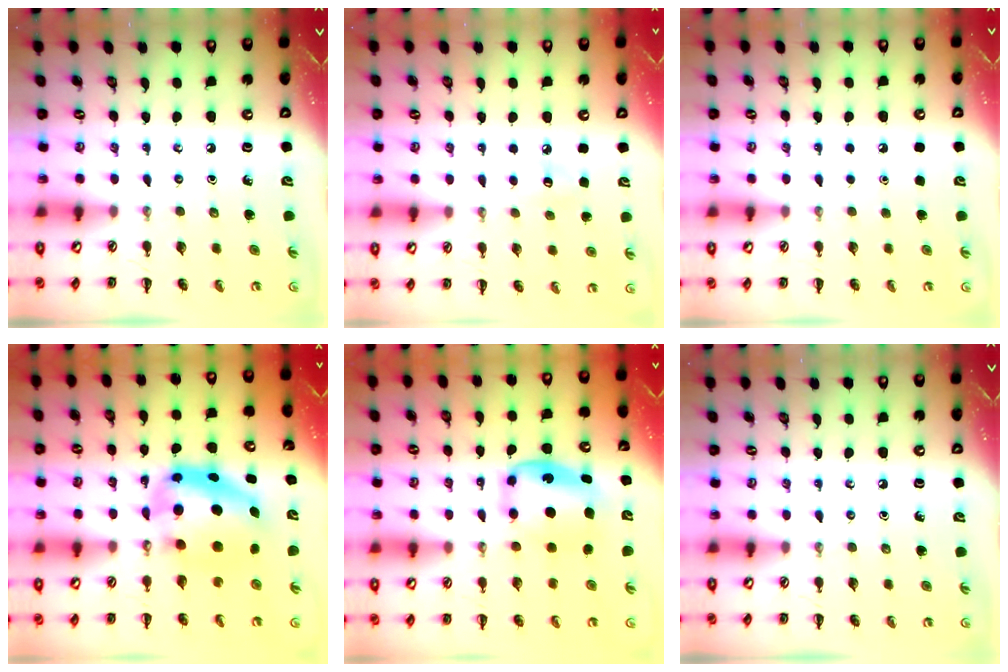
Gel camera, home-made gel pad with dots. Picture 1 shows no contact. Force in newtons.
{"total": 5.1, "press": 4.9, "slide": 1.4}
{"total": 1.7, "press": 1.7, "slide": 0.1}
{"total": 8.3, "press": 8.1, "slide": 1.9}
{"total": 6.4, "press": 6.1, "slide": 1.8}
{"total": 0.0}